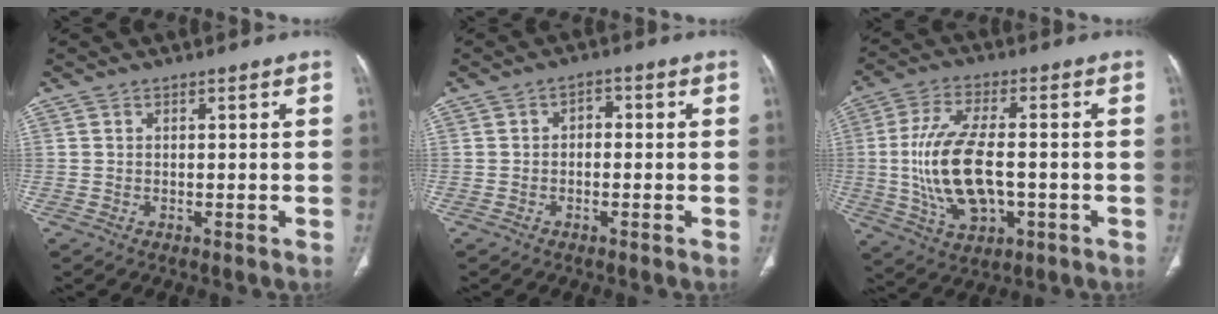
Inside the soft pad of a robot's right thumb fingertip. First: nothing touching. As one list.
[{"total": 2.4, "force": [-0.2, 1.7, 1.7], "torque": [-0.014, 0.011, -0.011]}, {"total": 14.2, "force": [-1.1, 6.9, 12.3], "torque": [-0.250, 0.005, -0.015]}]